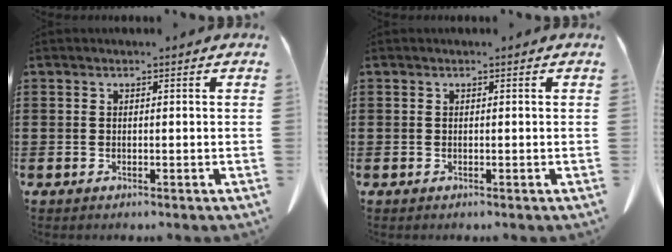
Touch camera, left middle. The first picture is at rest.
{"total": 0.0}